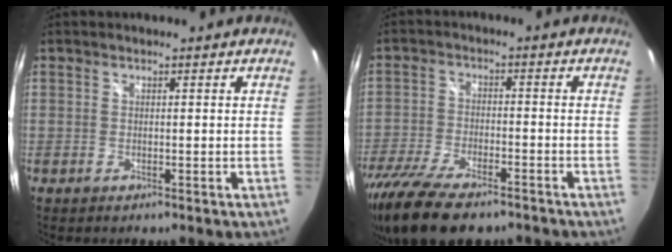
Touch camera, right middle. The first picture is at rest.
{"total": 17.3, "force": [-12.9, 5.9, 9.9], "torque": [-0.218, -0.049, -0.220]}